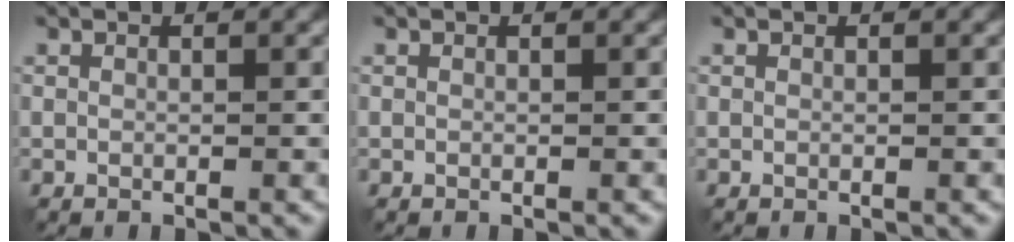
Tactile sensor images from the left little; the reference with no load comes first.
{"total": 0.0}
{"total": 0.0}